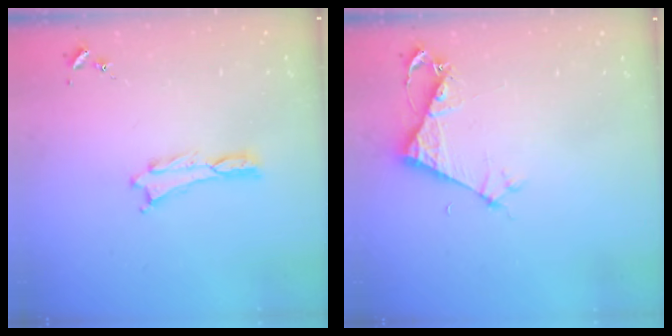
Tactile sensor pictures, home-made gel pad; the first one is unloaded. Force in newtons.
{"total": 4.0, "press": 4.0, "slide": 0.3}